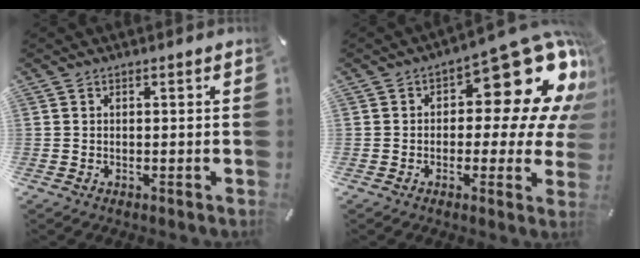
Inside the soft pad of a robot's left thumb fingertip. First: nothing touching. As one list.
[{"total": 20.1, "force": [8.3, 9.6, 15.6], "torque": [-0.188, -0.062, 0.135]}]